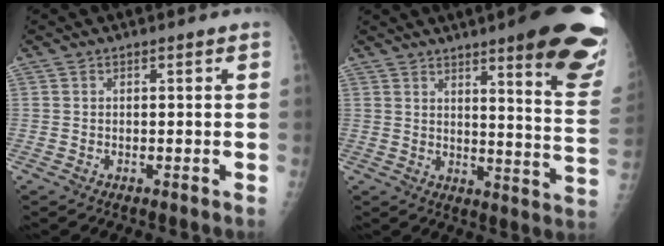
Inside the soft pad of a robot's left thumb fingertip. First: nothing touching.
{"total": 20.7, "force": [12.7, 3.2, 16.0], "torque": [-0.178, -0.065, 0.156]}